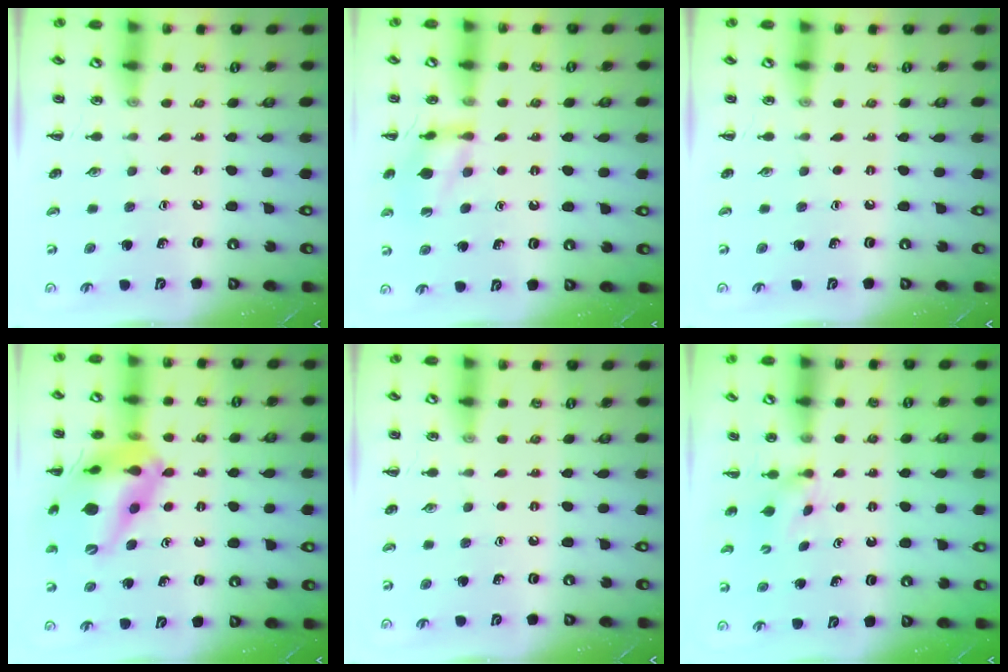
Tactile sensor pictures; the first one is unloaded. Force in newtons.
{"total": 12.7, "press": 12.7, "slide": 1.0}
{"total": 0.0}
{"total": 19.0, "press": 18.5, "slide": 4.1}
{"total": 0.0}
{"total": 1.8, "press": 1.5, "slide": 0.9}